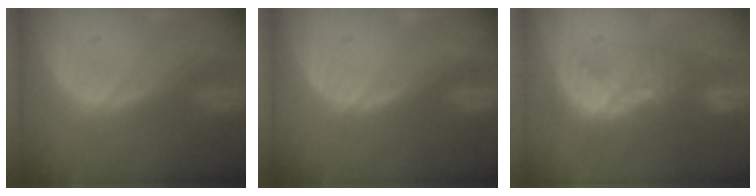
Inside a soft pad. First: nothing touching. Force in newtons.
{"total": 0.0}
{"total": 8.8, "press": 7.6, "slide": 4.4}